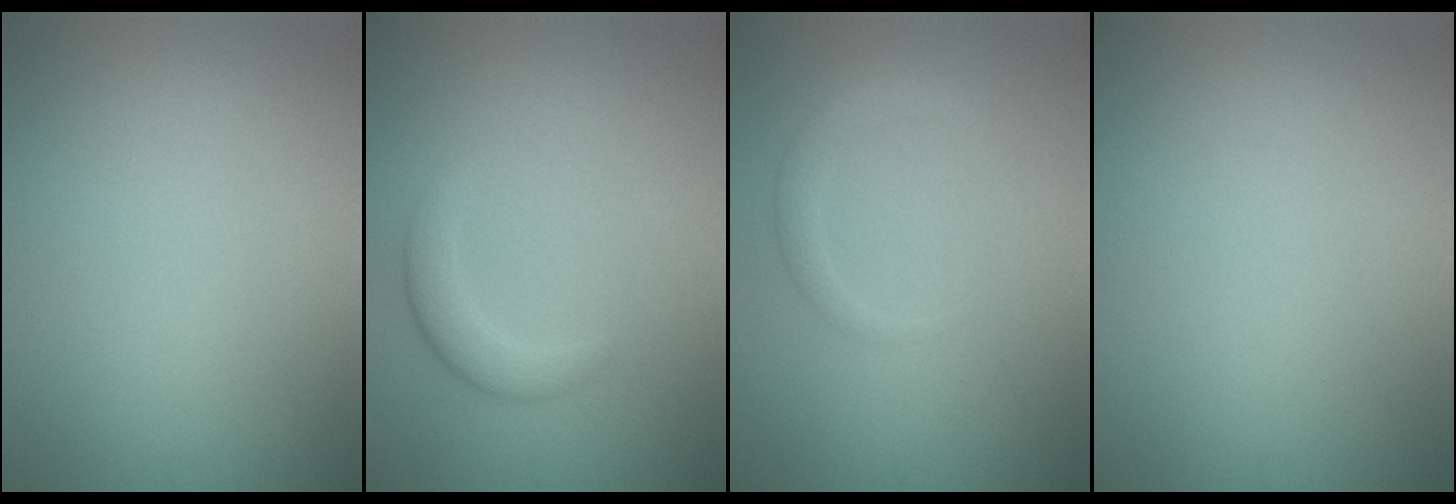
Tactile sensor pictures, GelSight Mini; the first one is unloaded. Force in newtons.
{"total": 2.3, "press": 2.3, "slide": 0.2}
{"total": 1.9, "press": 1.9, "slide": 0.2}
{"total": 0.0}